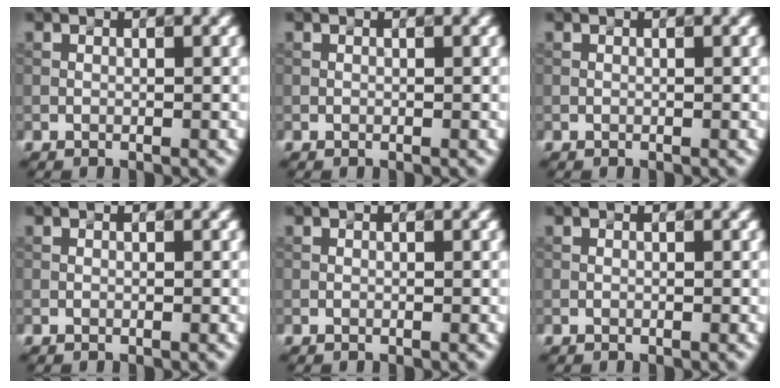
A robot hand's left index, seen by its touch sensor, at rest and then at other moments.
{"total": 0.0}
{"total": 0.0}
{"total": 0.0}
{"total": 0.0}
{"total": 0.0}